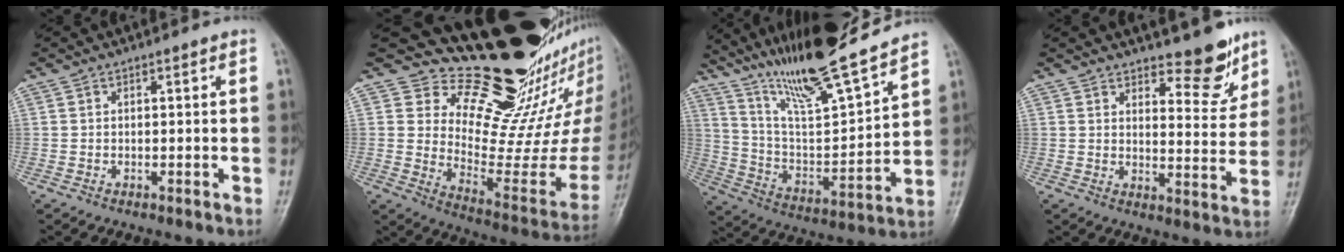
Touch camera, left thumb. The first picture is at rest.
{"total": 24.2, "force": [20.7, 8.1, 9.6], "torque": [-0.078, -0.181, 0.296]}
{"total": 20.6, "force": [17.0, 2.3, 11.5], "torque": [-0.171, -0.079, 0.306]}
{"total": 8.2, "force": [6.4, 3.0, 4.1], "torque": [-0.026, -0.052, 0.096]}